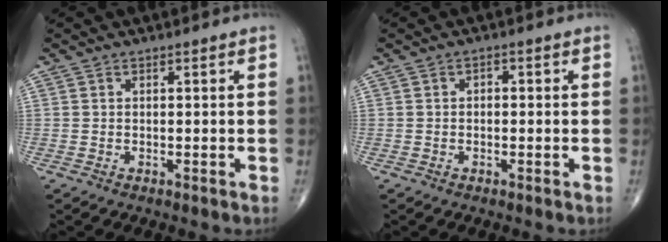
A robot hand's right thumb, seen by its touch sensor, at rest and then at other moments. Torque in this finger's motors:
{"motor_torque": [-0.24, -0.47, 0.14, 0.08, 0.05]}